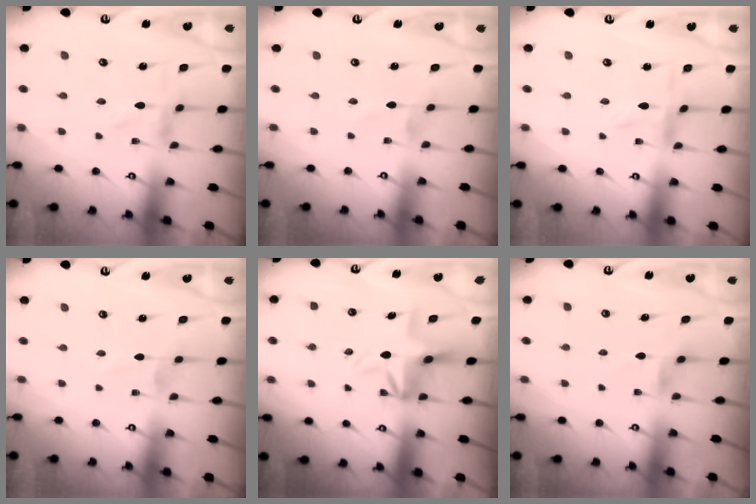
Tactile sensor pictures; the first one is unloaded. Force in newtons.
{"total": 0.0}
{"total": 0.5, "press": 0.4, "slide": 0.3}
{"total": 0.0}
{"total": 6.2, "press": 5.8, "slide": 2.1}
{"total": 1.9, "press": 1.9, "slide": 0.3}